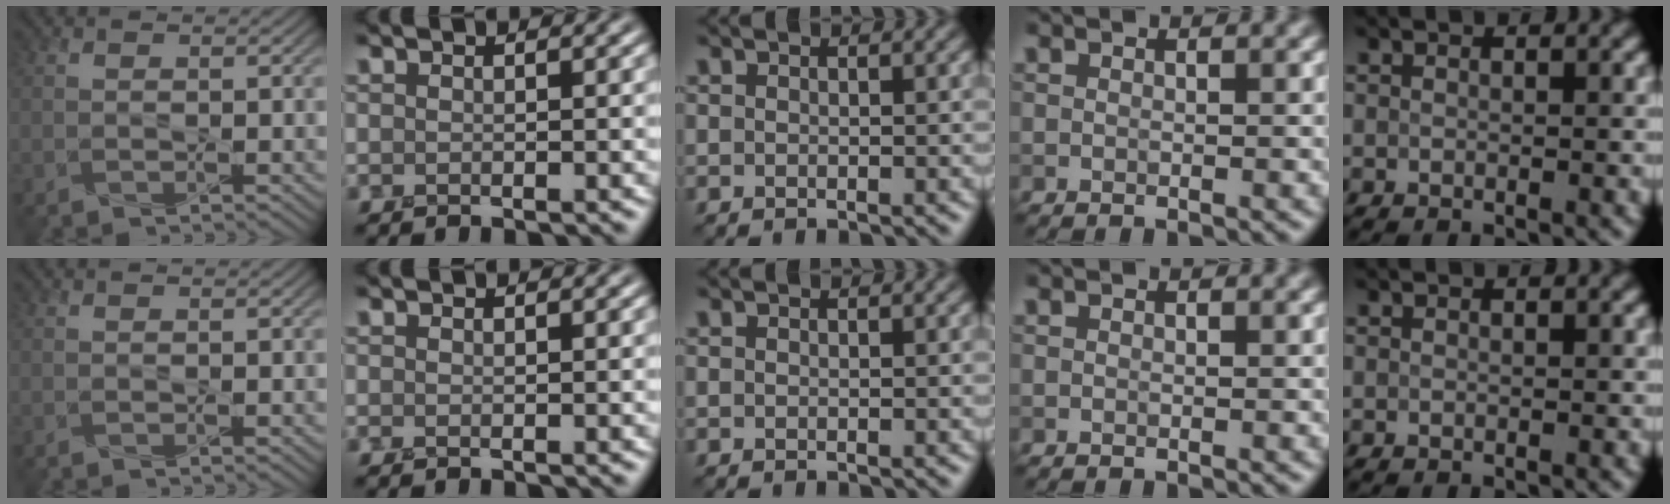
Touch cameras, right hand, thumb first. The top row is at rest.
{}